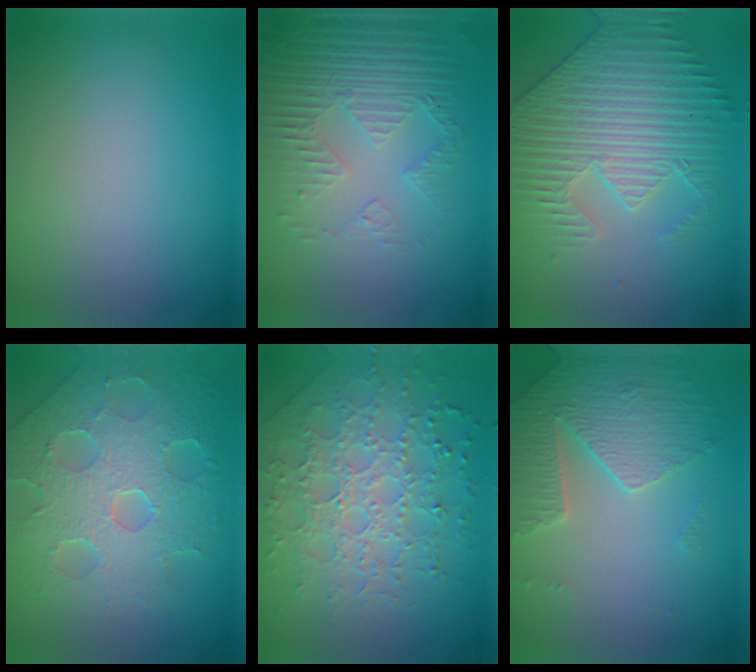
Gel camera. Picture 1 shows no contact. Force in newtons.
{"total": 5.2, "press": 3.4, "slide": 3.9}
{"total": 4.4, "press": 4.4, "slide": 0.3}
{"total": 8.2, "press": 5.6, "slide": 6.0}
{"total": 7.5, "press": 5.4, "slide": 5.2}
{"total": 3.9, "press": 3.8, "slide": 0.8}